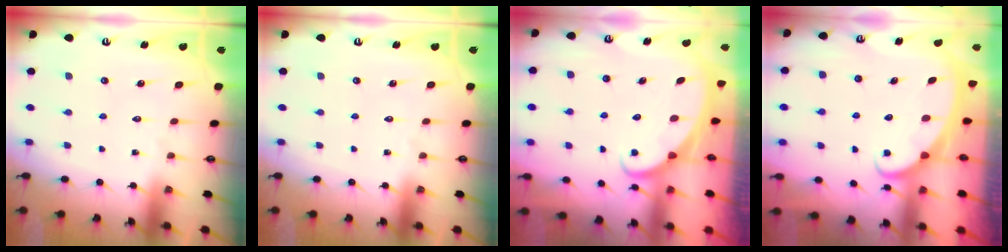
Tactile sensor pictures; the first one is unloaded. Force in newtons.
{"total": 0.0}
{"total": 2.5, "press": 2.5, "slide": 0.3}
{"total": 2.4, "press": 2.4, "slide": 0.4}